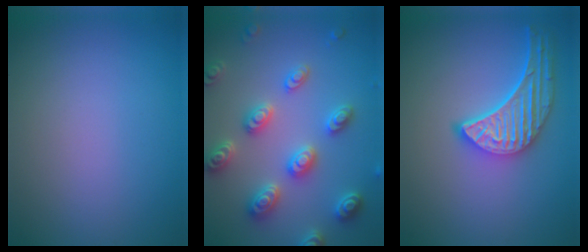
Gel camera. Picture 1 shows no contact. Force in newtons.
{"total": 5.3, "press": 5.1, "slide": 1.2}
{"total": 5.7, "press": 4.5, "slide": 3.5}